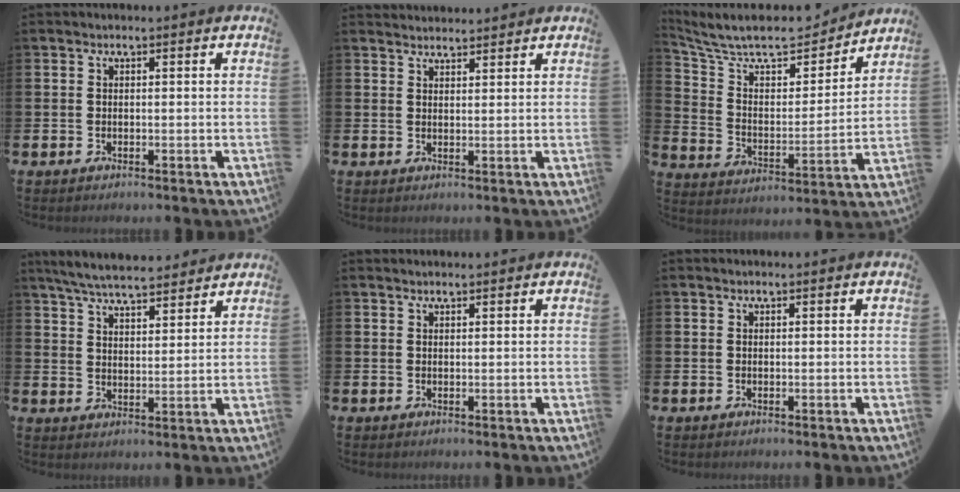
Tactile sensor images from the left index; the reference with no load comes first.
{"total": 2.4, "force": [2.4, 0.5, 0.0], "torque": [-0.005, -0.009, 0.044]}
{"total": 9.8, "force": [8.7, 3.0, 3.4], "torque": [-0.107, -0.061, 0.146]}
{"total": 6.3, "force": [6.1, 0.8, 1.6], "torque": [-0.049, -0.028, 0.108]}
{"total": 0.9, "force": [0.8, 0.1, 0.1], "torque": [0.005, -0.003, 0.014]}
{"total": 0.0}